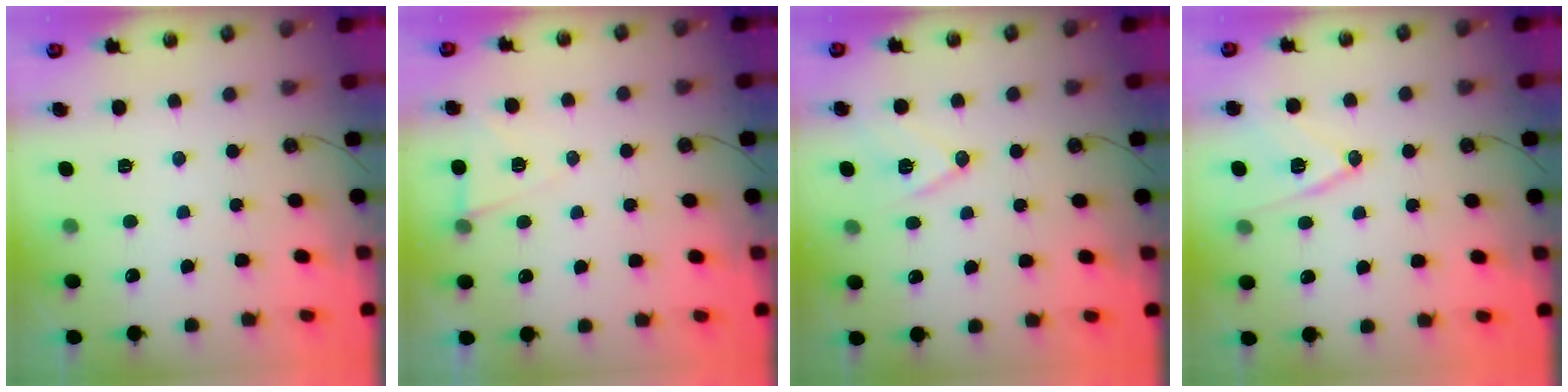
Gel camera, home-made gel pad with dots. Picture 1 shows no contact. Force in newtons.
{"total": 6.2, "press": 4.3, "slide": 4.4}
{"total": 10.5, "press": 10.0, "slide": 3.4}
{"total": 12.5, "press": 12.2, "slide": 2.7}